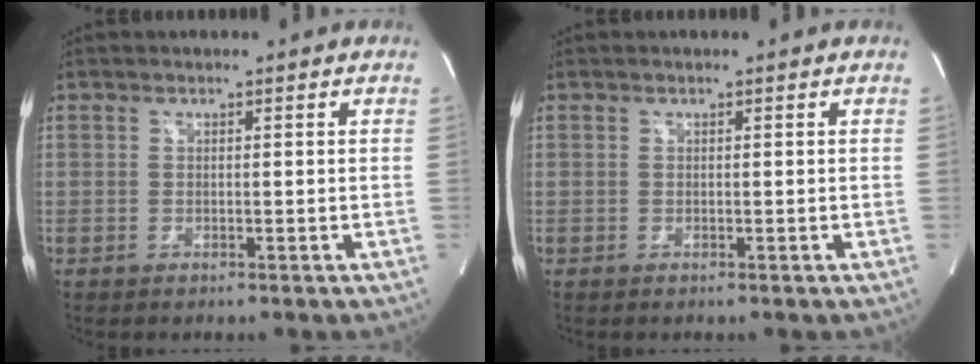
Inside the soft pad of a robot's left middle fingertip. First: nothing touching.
{"total": 0.0}